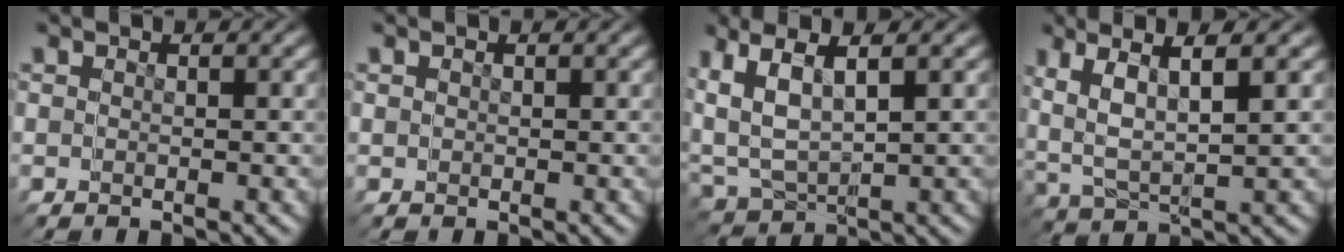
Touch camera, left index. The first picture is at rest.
{"total": 0.9, "force": [0.3, 0.8, 0.1], "torque": [0.002, -0.004, 0.006]}
{"total": 9.3, "force": [2.4, 7.1, 5.6], "torque": [-0.132, -0.007, 0.048]}
{"total": 5.5, "force": [3.0, 2.5, 3.9], "torque": [-0.086, 0.021, 0.047]}